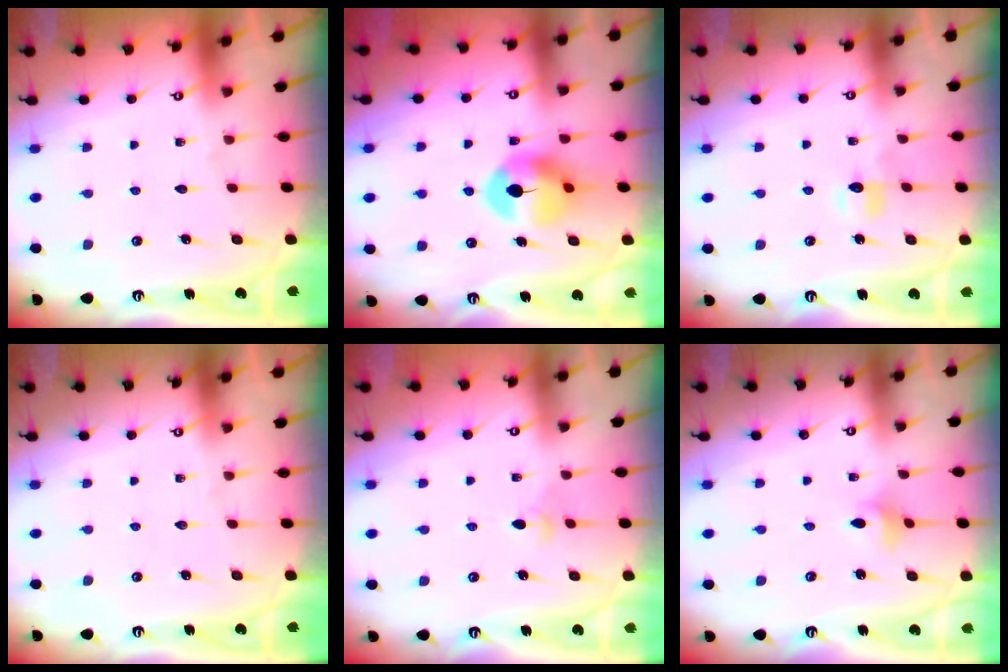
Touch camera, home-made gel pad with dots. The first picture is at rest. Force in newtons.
{"total": 8.5, "press": 8.5, "slide": 0.2}
{"total": 3.9, "press": 3.9, "slide": 0.7}
{"total": 0.0}
{"total": 2.8, "press": 2.7, "slide": 0.8}
{"total": 2.4, "press": 2.4, "slide": 0.4}